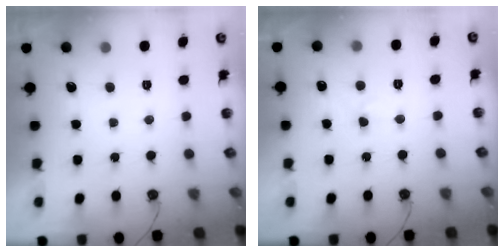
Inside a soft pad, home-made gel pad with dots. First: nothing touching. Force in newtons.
{"total": 4.2, "press": 4.1, "slide": 0.6}